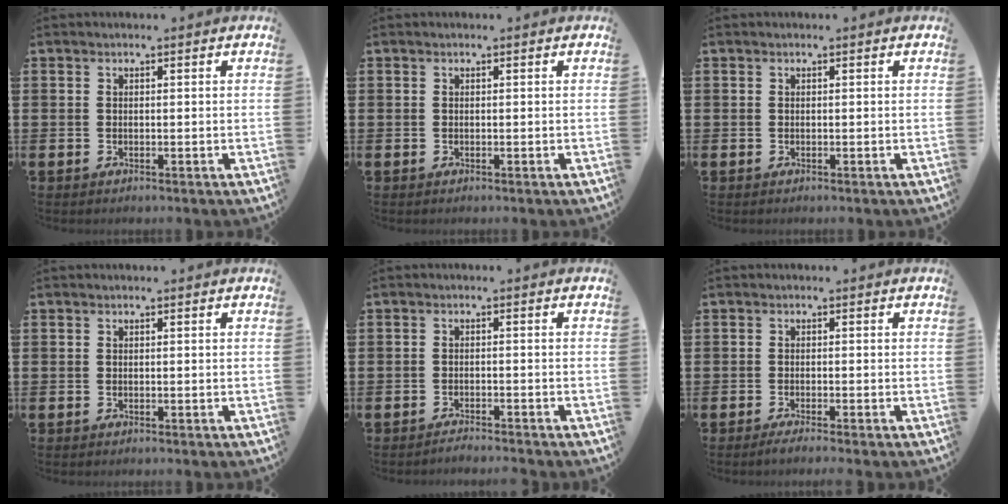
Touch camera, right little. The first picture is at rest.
{"total": 0.0}
{"total": 0.0}
{"total": 0.0}
{"total": 1.3, "force": [-1.3, -0.1, 0.2], "torque": [-0.004, 0.001, -0.026]}
{"total": 1.1, "force": [-0.8, 0.0, 0.8], "torque": [-0.012, -0.003, -0.014]}